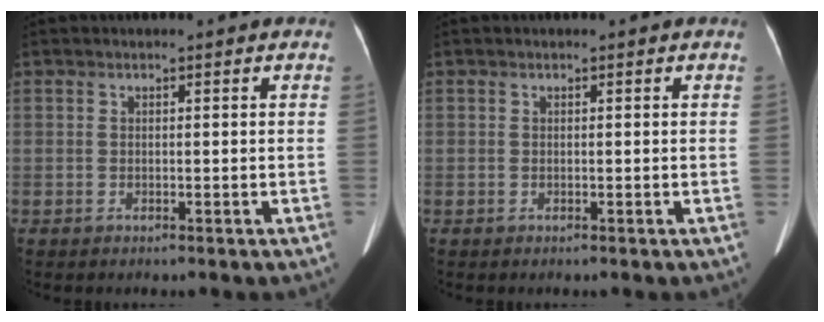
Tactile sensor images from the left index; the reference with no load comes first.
{"total": 0.0}